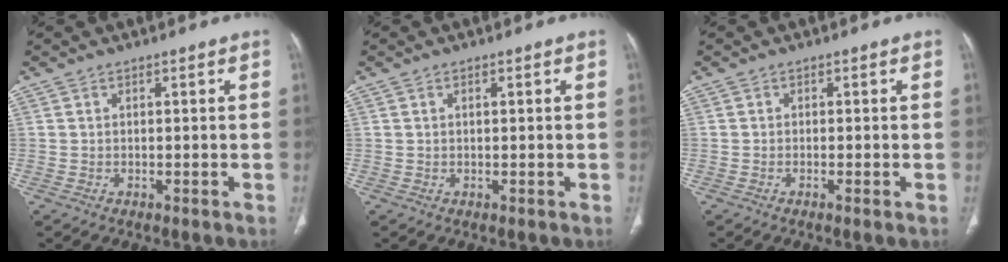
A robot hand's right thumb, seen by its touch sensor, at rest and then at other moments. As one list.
[{"total": 1.0, "force": [0.4, 0.4, 0.8], "torque": [-0.019, 0.006, 0.008]}, {"total": 0.9, "force": [-0.4, 0.1, 0.8], "torque": [-0.023, -0.003, -0.010]}]